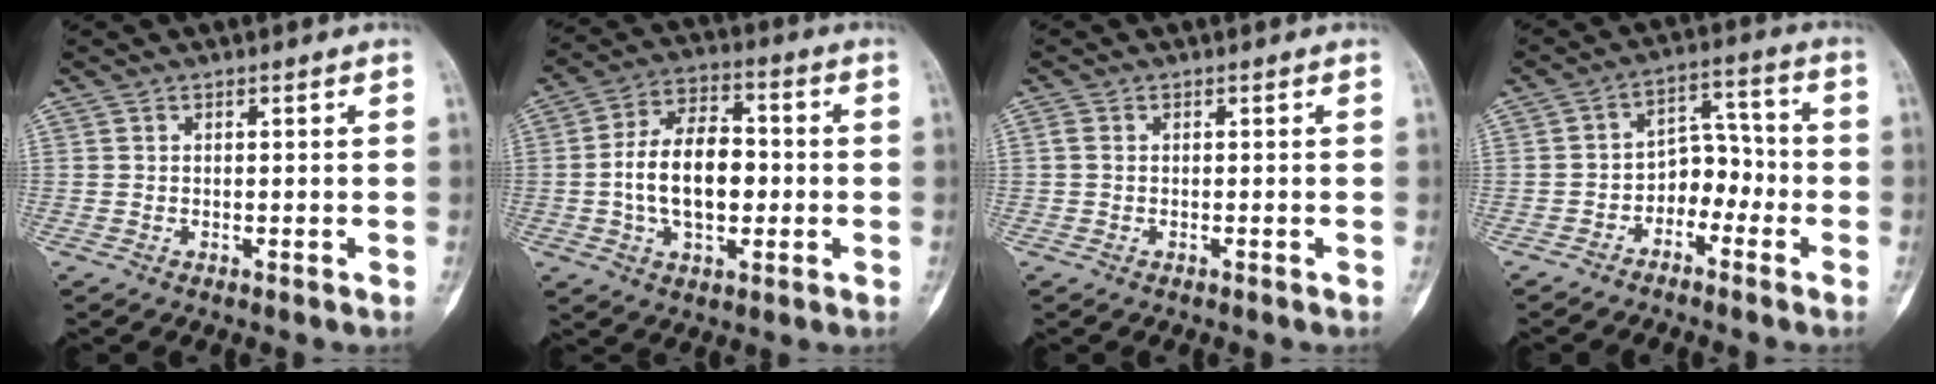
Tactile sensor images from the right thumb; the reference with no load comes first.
{"total": 14.0, "force": [-1.1, 8.2, 11.3], "torque": [-0.182, 0.023, -0.021]}
{"total": 1.0, "force": [0.0, 0.8, 0.7], "torque": [-0.012, 0.000, -0.002]}
{"total": 7.3, "force": [-3.2, 5.2, 4.0], "torque": [-0.030, 0.047, -0.063]}